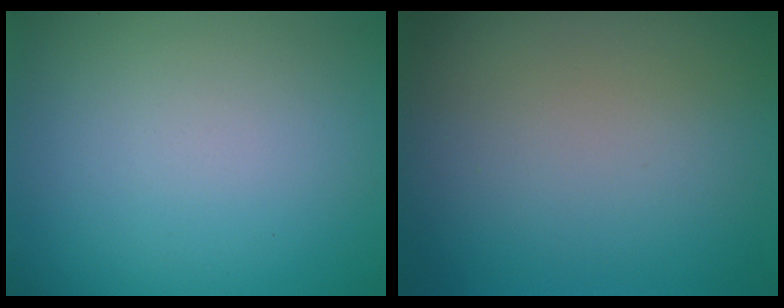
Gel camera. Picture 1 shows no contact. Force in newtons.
{"total": 0.0}